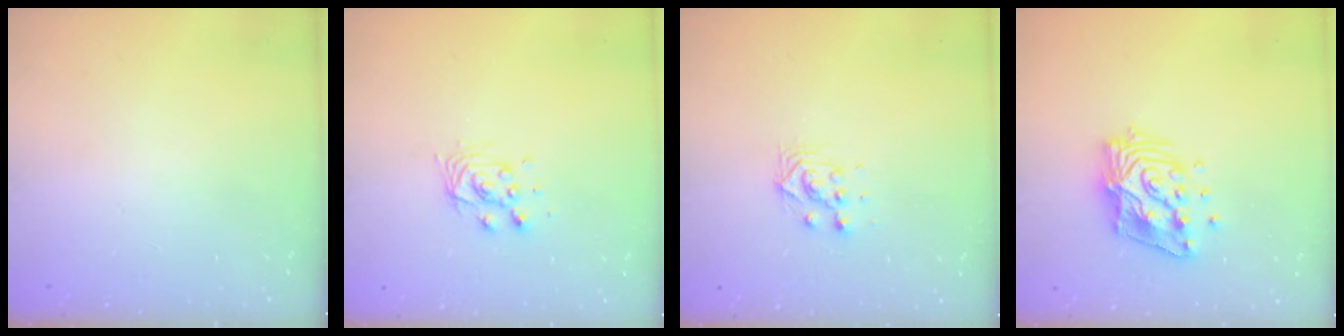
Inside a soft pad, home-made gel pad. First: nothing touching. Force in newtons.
{"total": 7.6, "press": 7.6, "slide": 0.5}
{"total": 4.8, "press": 4.8, "slide": 0.1}
{"total": 13.9, "press": 13.8, "slide": 1.5}